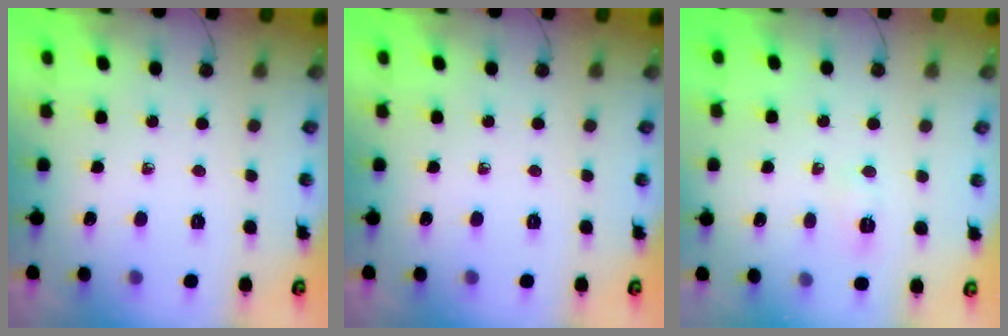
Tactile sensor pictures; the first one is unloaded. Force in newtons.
{"total": 0.0}
{"total": 3.1, "press": 2.8, "slide": 1.3}